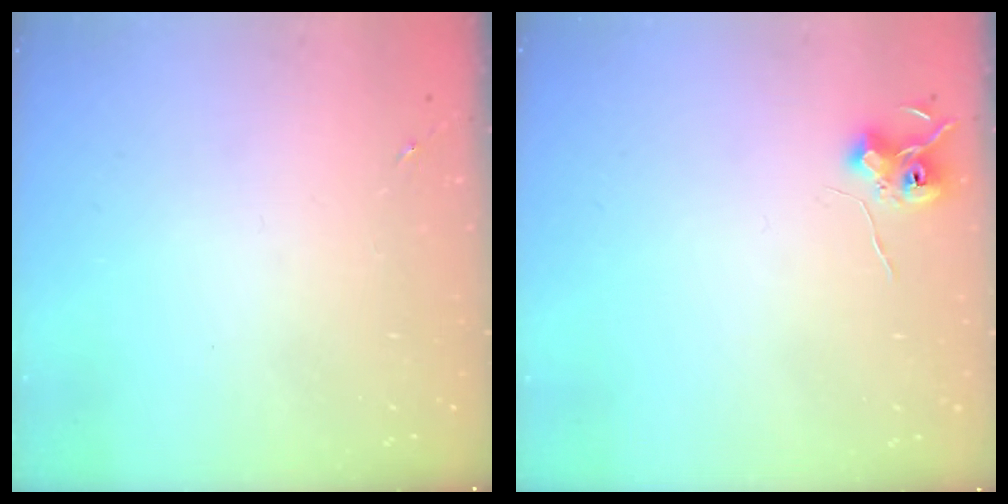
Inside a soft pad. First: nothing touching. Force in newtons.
{"total": 6.9, "press": 6.9, "slide": 0.6}